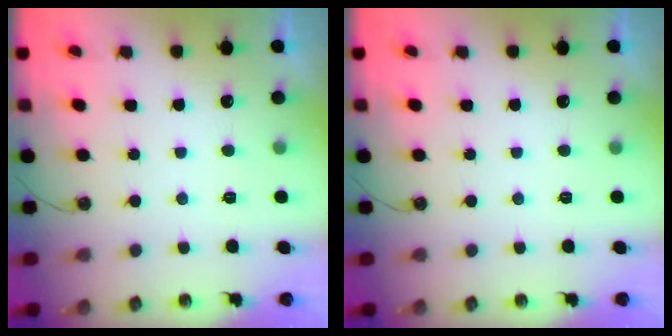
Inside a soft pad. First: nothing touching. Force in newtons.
{"total": 0.0}